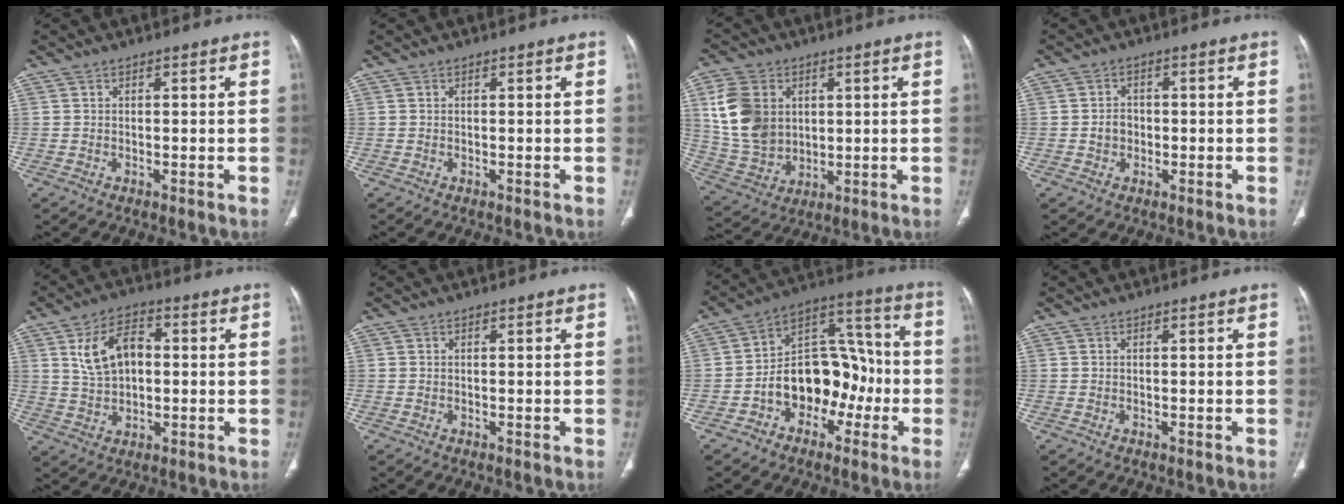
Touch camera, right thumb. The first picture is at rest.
{"total": 0.0}
{"total": 13.7, "force": [3.3, 10.7, 7.9], "torque": [-0.139, -0.011, 0.076]}
{"total": 3.0, "force": [-0.5, 2.6, 1.3], "torque": [-0.010, 0.010, -0.009]}
{"total": 10.0, "force": [1.9, 6.2, 7.6], "torque": [-0.124, 0.012, 0.037]}
{"total": 0.0}
{"total": 15.5, "force": [-4.6, 10.6, 10.4], "torque": [-0.117, 0.064, -0.077]}
{"total": 0.0}